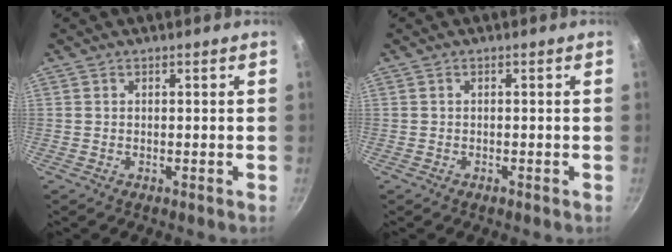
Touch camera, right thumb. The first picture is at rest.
{"total": 0.5, "force": [-0.4, 0.2, 0.1], "torque": [-0.004, 0.002, -0.006]}